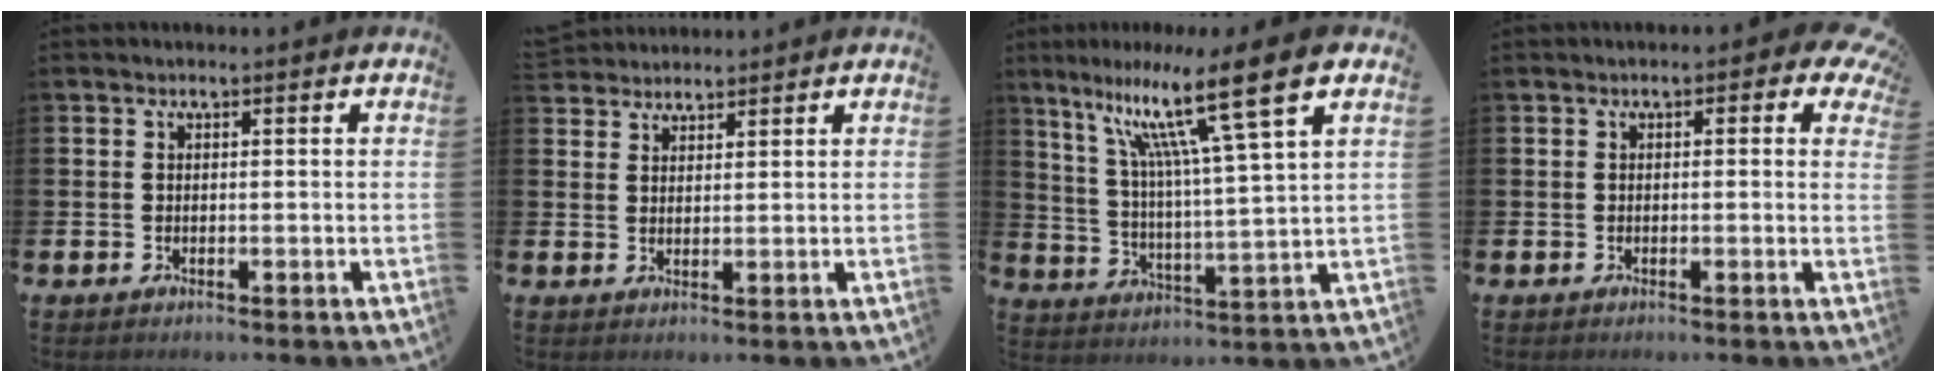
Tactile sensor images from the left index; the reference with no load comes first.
{"total": 2.7, "force": [2.6, 0.6, -0.4], "torque": [0.001, -0.007, 0.049]}
{"total": 13.5, "force": [8.9, 0.4, 10.1], "torque": [-0.203, -0.050, 0.135]}
{"total": 1.1, "force": [0.0, 0.7, 0.8], "torque": [-0.015, 0.009, -0.004]}